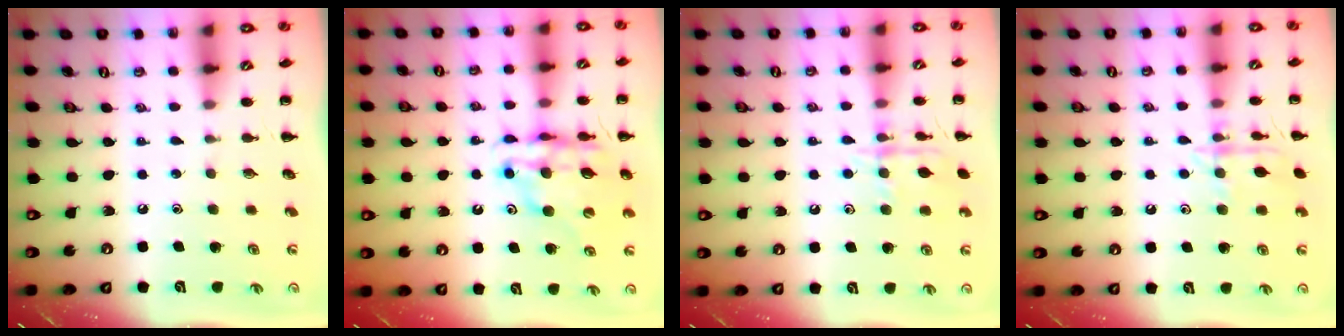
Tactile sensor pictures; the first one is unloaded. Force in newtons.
{"total": 13.2, "press": 12.6, "slide": 3.8}
{"total": 11.4, "press": 11.4, "slide": 0.6}
{"total": 11.2, "press": 11.2, "slide": 0.6}